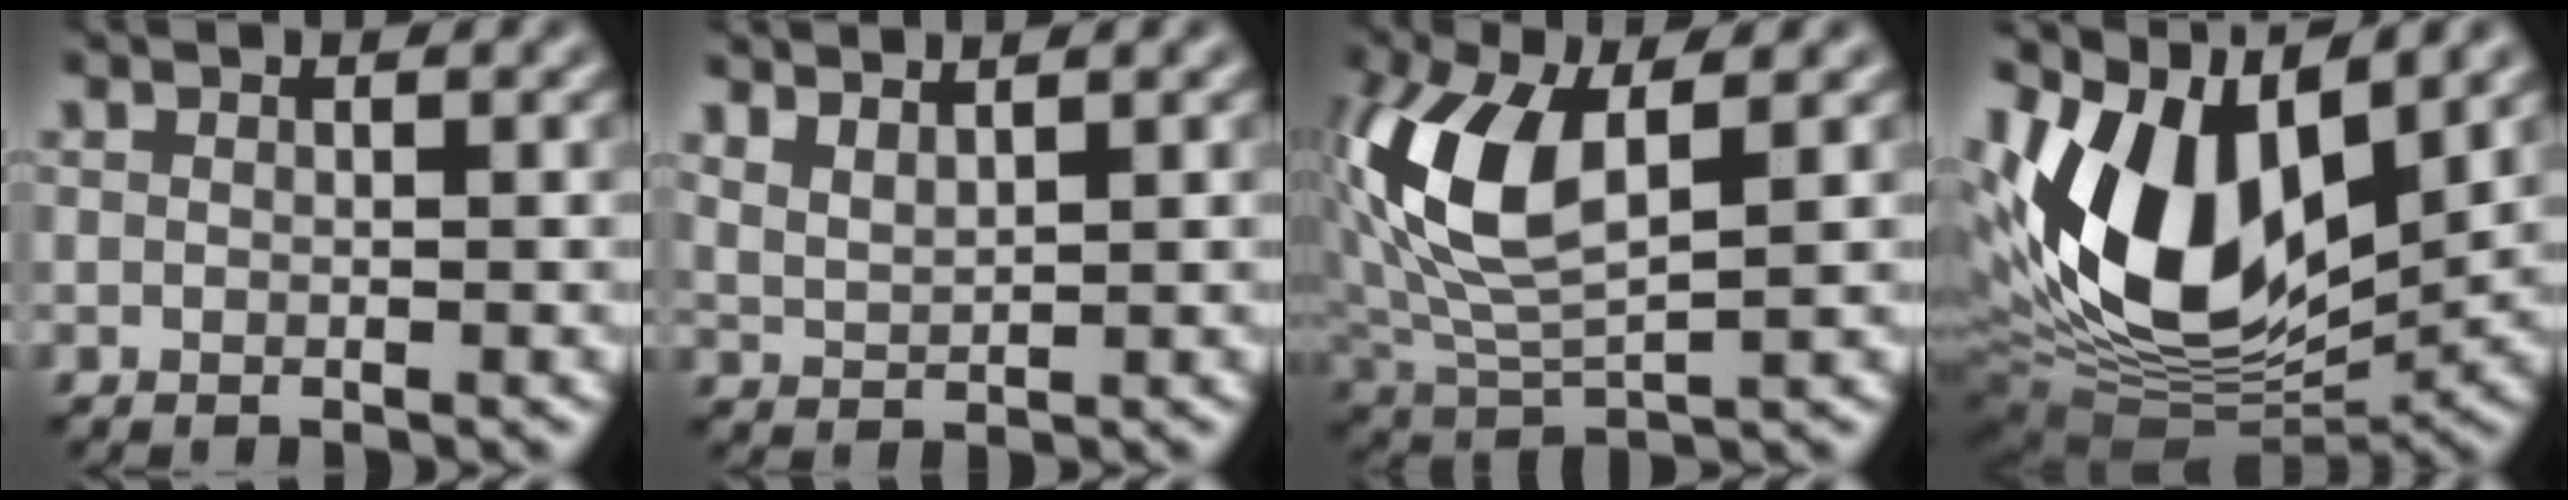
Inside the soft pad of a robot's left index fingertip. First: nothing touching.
{"total": 2.3, "force": [2.0, 0.7, 1.0], "torque": [-0.013, 0.006, 0.037]}
{"total": 9.6, "force": [1.5, 4.8, 8.1], "torque": [-0.187, 0.006, 0.028]}
{"total": 13.8, "force": [2.6, 7.7, 11.1], "torque": [-0.220, -0.003, 0.048]}